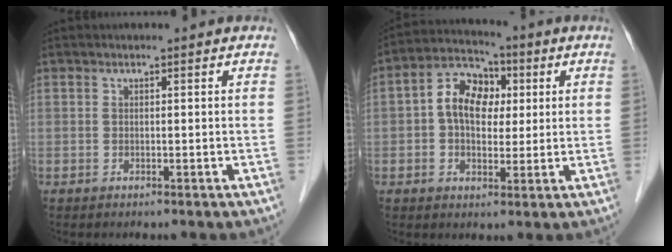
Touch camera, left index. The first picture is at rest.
{"total": 8.7, "force": [1.2, 5.8, 6.4], "torque": [-0.127, 0.034, 0.018]}